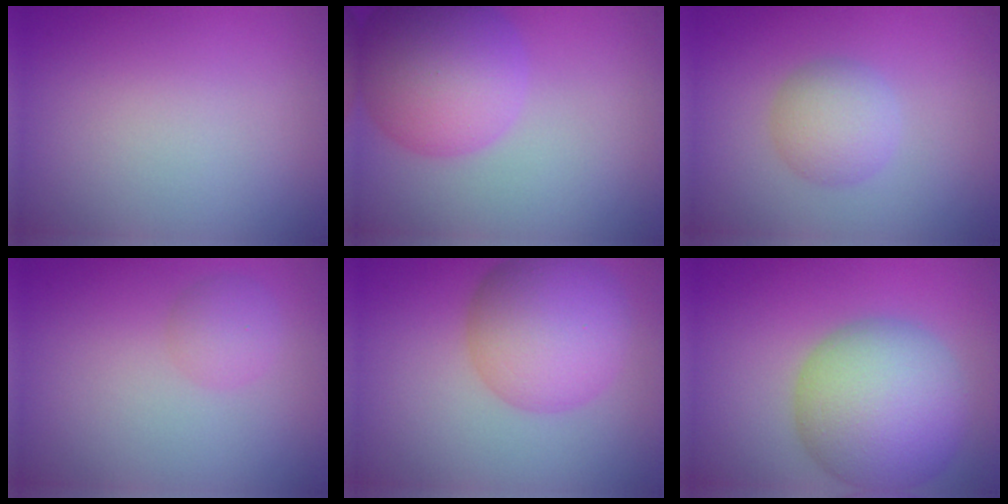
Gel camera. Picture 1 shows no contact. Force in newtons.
{"total": 8.8, "press": 8.8, "slide": 0.3}
{"total": 3.3, "press": 3.3, "slide": 0.0}
{"total": 2.0, "press": 2.0, "slide": 0.1}
{"total": 8.1, "press": 8.1, "slide": 0.2}
{"total": 10.6, "press": 10.6, "slide": 0.5}